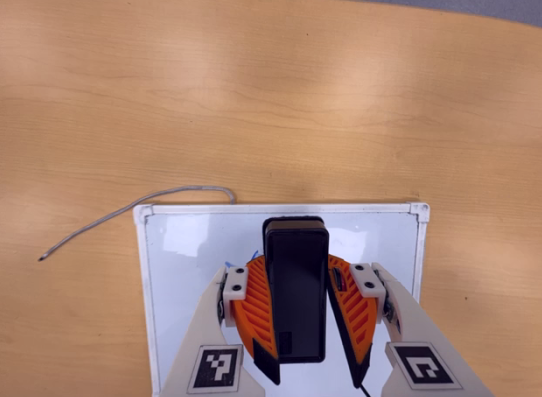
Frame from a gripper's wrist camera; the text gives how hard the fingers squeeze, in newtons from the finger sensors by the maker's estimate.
{"total": 10.7, "left": 9.3, "right": 12.0}